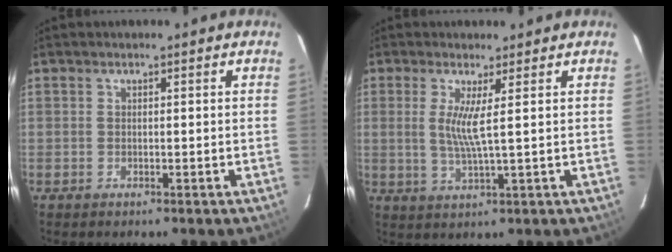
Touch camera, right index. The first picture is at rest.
{"total": 4.6, "force": [1.1, -0.5, 4.4], "torque": [-0.084, -0.009, 0.017]}